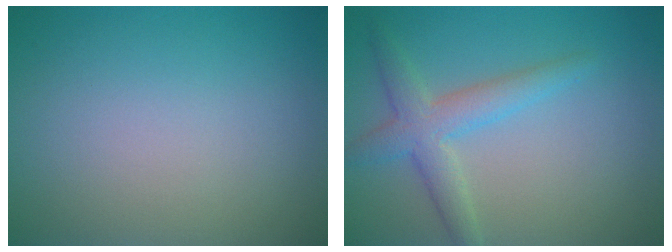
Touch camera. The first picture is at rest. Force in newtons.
{"total": 3.5, "press": 3.5, "slide": 0.1}